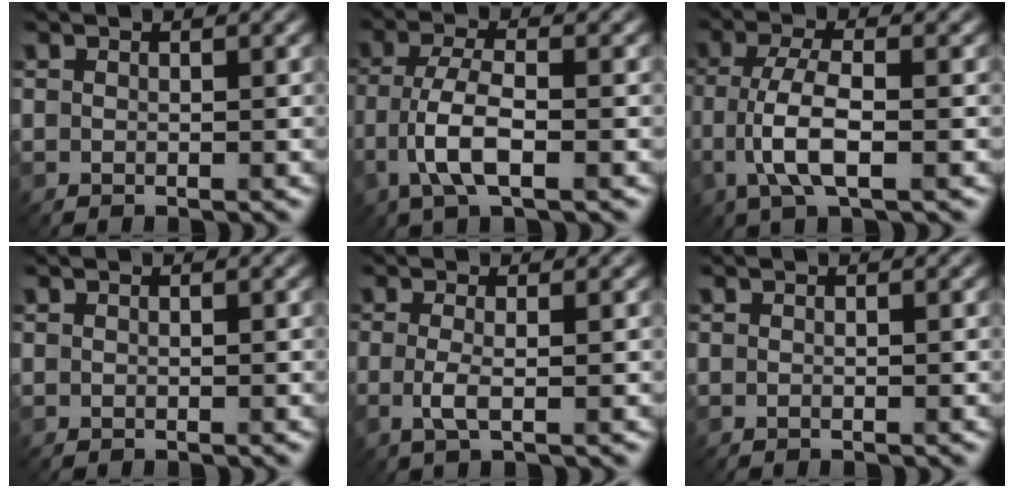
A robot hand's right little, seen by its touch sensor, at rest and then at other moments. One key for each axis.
{"total": 4.8, "fx": -1.7, "fy": 1.4, "fz": 4.3, "tx": -0.092, "ty": 0.005, "tz": -0.038}
{"total": 5.2, "fx": -1.4, "fy": 1.6, "fz": 4.8, "tx": -0.102, "ty": 0.006, "tz": -0.030}
{"total": 0.0}
{"total": 2.1, "fx": -0.4, "fy": 0.5, "fz": 2.1, "tx": -0.044, "ty": -0.004, "tz": -0.012}
{"total": 0.0}